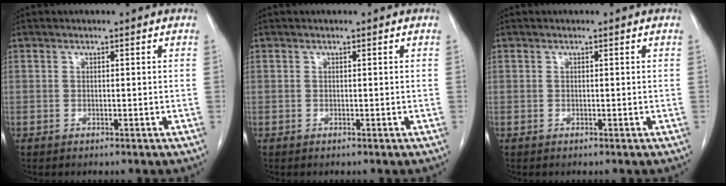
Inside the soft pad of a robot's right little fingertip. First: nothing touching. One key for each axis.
{"total": 0.0}
{"total": 0.0}